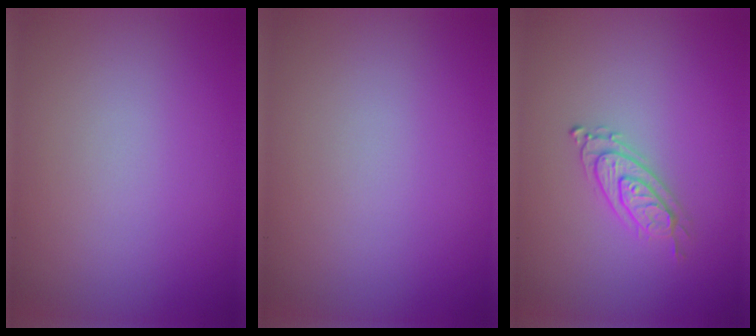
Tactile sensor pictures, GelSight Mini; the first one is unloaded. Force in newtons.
{"total": 0.0}
{"total": 2.3, "press": 2.1, "slide": 0.9}